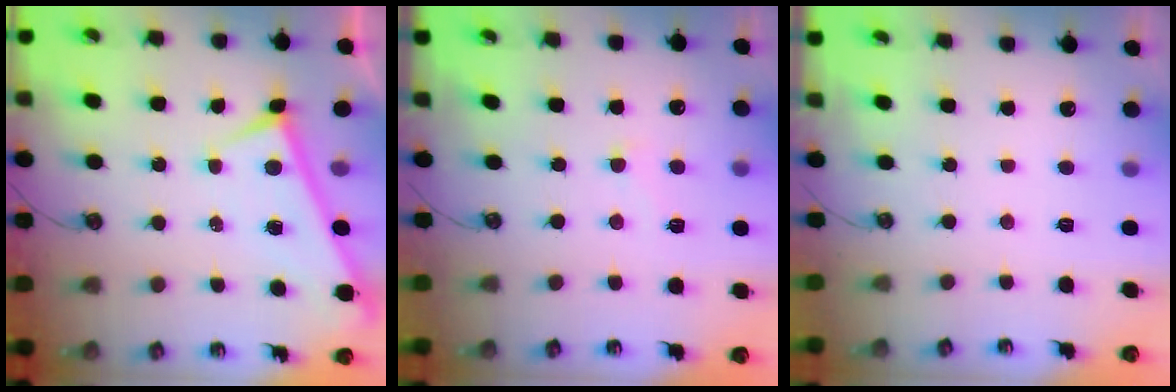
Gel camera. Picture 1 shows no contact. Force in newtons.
{"total": 4.1, "press": 4.0, "slide": 0.9}
{"total": 0.0}